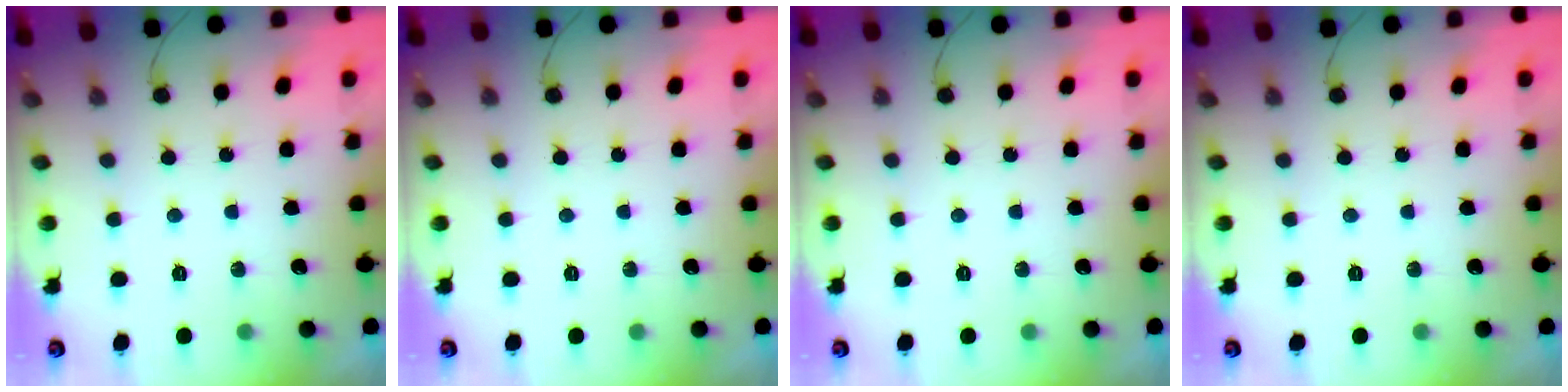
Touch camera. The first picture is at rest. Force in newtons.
{"total": 0.0}
{"total": 0.0}
{"total": 0.0}